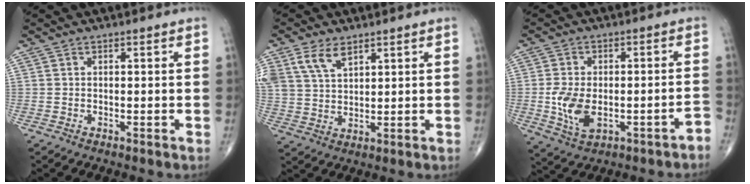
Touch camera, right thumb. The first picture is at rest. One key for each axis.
{"total": 6.9, "fx": 4.1, "fy": 3.6, "fz": 4.3, "tx": -0.081, "ty": -0.009, "tz": 0.088}
{"total": 9.9, "fx": -3.2, "fy": 5.4, "fz": 7.6, "tx": -0.121, "ty": 0.031, "tz": -0.038}